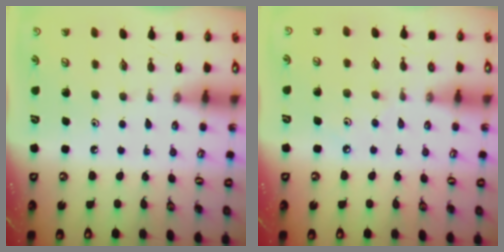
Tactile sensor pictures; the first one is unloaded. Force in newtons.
{"total": 4.0, "press": 4.0, "slide": 0.6}